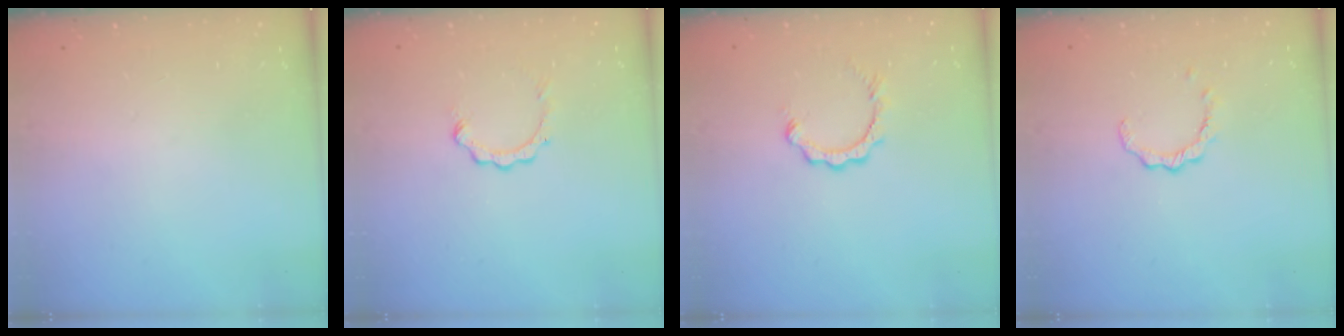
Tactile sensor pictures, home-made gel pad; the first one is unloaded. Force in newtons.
{"total": 2.4, "press": 2.4, "slide": 0.3}
{"total": 2.6, "press": 2.6, "slide": 0.3}
{"total": 2.9, "press": 2.8, "slide": 0.4}